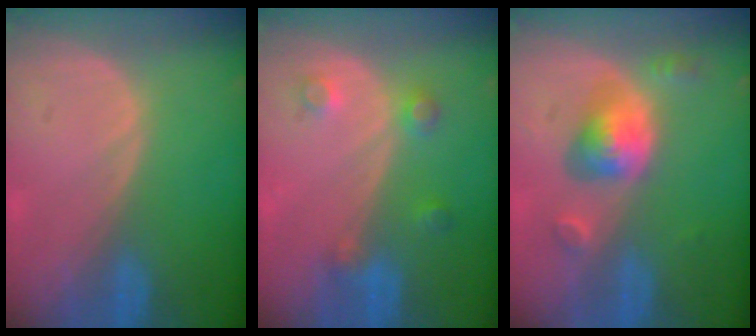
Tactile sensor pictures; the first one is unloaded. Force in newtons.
{"total": 3.6, "press": 3.3, "slide": 1.5}
{"total": 5.8, "press": 5.3, "slide": 2.4}